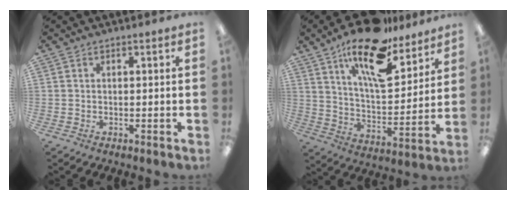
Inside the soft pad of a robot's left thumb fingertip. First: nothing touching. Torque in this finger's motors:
{"motor_torque": [0.42, 0.51, 1.43, -1.34, 0.45]}